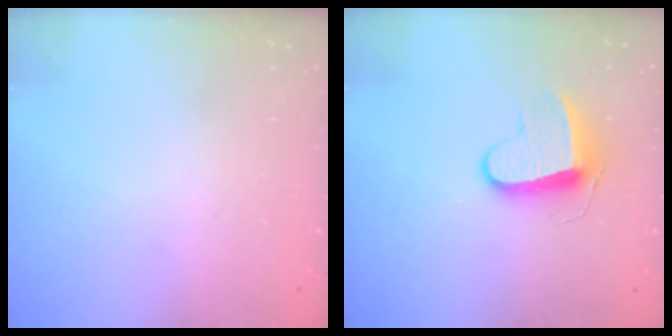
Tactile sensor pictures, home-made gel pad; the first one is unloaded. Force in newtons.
{"total": 9.0, "press": 9.0, "slide": 0.2}